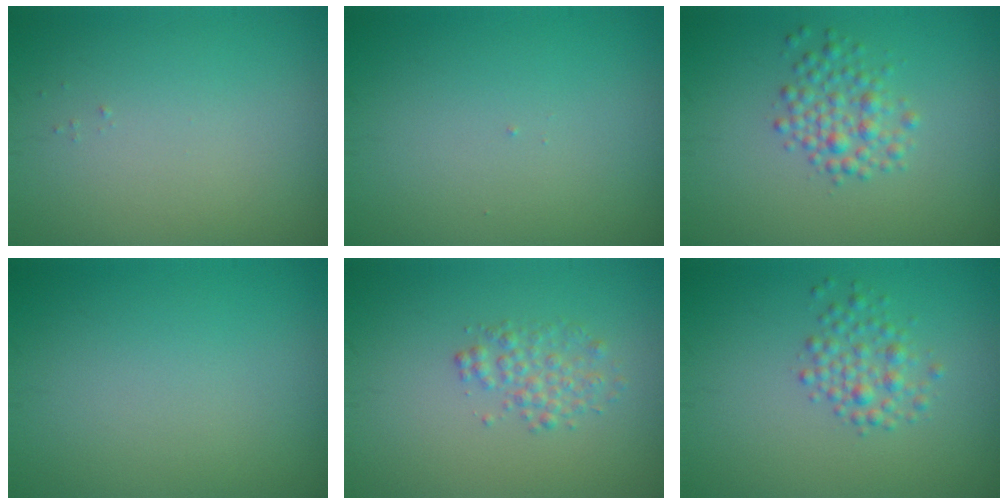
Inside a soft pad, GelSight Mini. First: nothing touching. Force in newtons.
{"total": 0.0}
{"total": 2.6, "press": 2.6, "slide": 0.0}
{"total": 0.0}
{"total": 2.0, "press": 2.0, "slide": 0.1}
{"total": 2.2, "press": 2.2, "slide": 0.1}